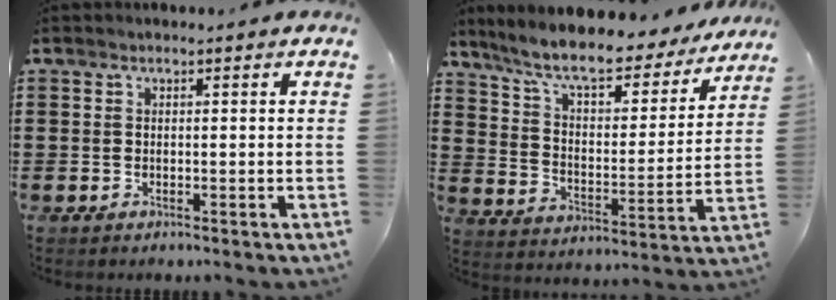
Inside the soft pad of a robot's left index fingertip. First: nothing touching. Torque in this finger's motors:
{"motor_torque": [2.14, 0.00, 0.54, 0.21]}